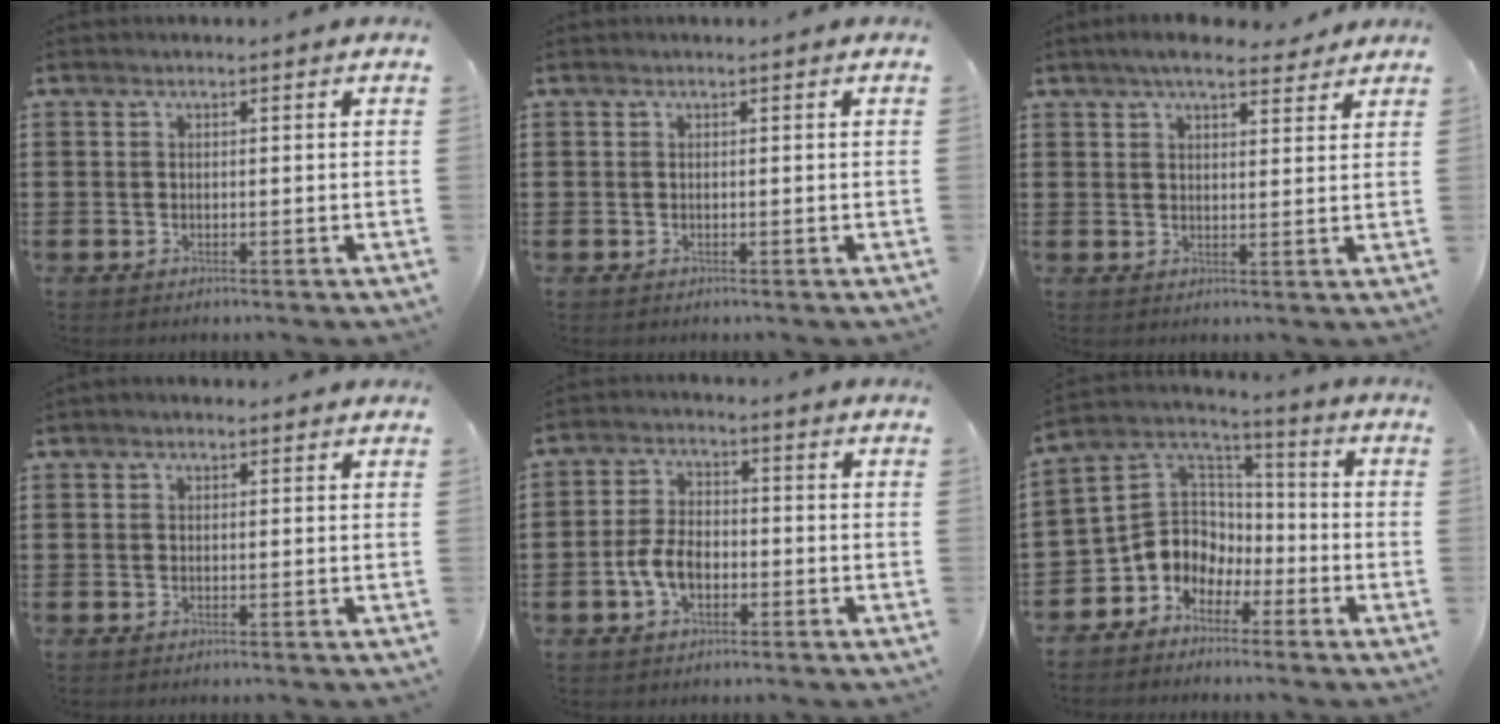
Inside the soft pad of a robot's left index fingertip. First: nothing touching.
{"total": 0.0}
{"total": 5.7, "force": [4.7, 1.2, 3.0], "torque": [-0.061, -0.006, 0.084]}
{"total": 0.6, "force": [0.2, 0.5, 0.3], "torque": [-0.007, 0.005, 0.003]}
{"total": 5.6, "force": [-1.9, 3.2, 4.2], "torque": [-0.099, 0.001, -0.040]}
{"total": 7.0, "force": [-2.8, 6.3, 0.8], "torque": [-0.057, -0.006, -0.058]}